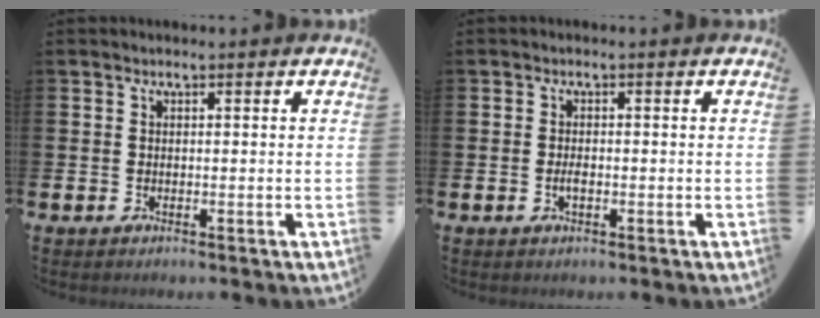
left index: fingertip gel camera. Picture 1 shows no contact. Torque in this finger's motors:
{"motor_torque": [0.23, -0.10, 0.00, 0.06]}